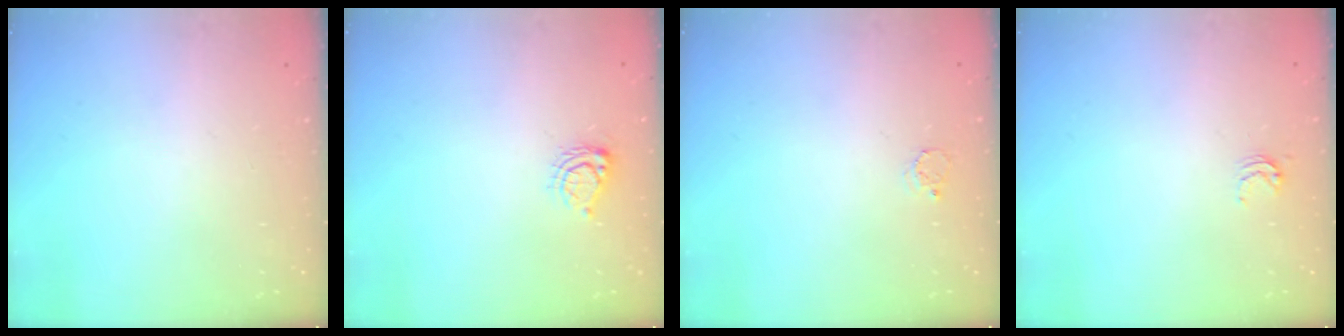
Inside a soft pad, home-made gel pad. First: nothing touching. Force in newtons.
{"total": 5.6, "press": 5.6, "slide": 0.6}
{"total": 2.3, "press": 2.3, "slide": 0.2}
{"total": 3.3, "press": 3.3, "slide": 0.3}